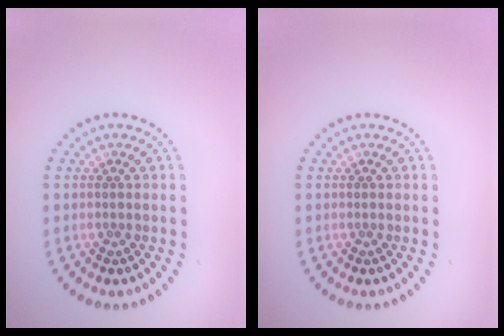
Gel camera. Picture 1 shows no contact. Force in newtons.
{"total": 0.0}